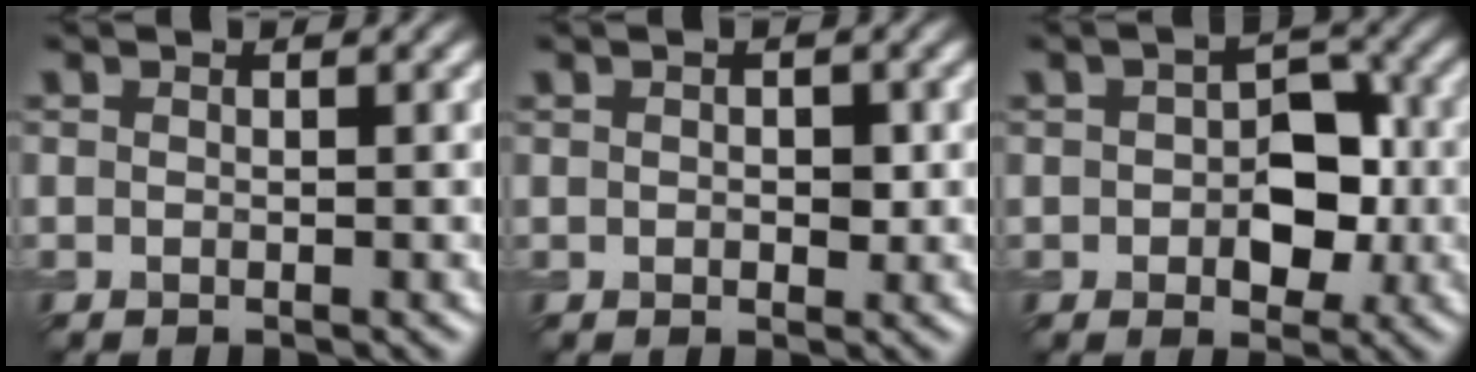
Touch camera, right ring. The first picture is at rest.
{"total": 1.1, "force": [0.4, 0.6, 0.9], "torque": [-0.012, 0.004, 0.009]}
{"total": 5.1, "force": [-0.1, 3.2, 3.9], "torque": [-0.050, 0.002, 0.000]}